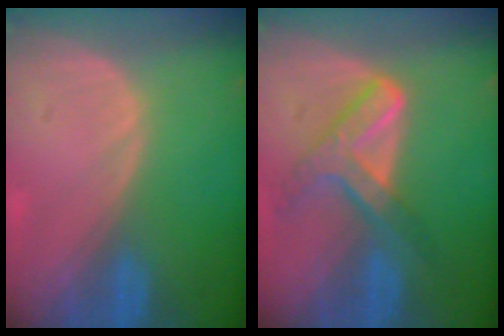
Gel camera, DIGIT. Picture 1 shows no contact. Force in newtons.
{"total": 7.3, "press": 6.2, "slide": 3.8}